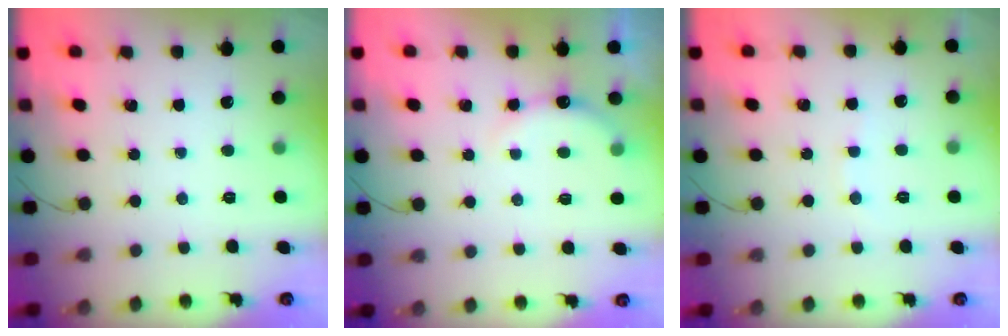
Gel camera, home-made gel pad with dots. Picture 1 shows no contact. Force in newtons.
{"total": 5.8, "press": 5.7, "slide": 1.1}
{"total": 4.2, "press": 4.2, "slide": 0.7}